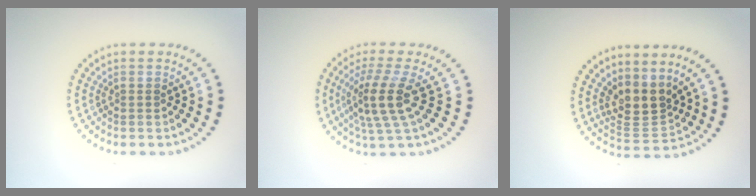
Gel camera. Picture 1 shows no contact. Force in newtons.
{"total": 4.2, "press": 3.1, "slide": 2.7}
{"total": 3.5, "press": 2.7, "slide": 2.2}